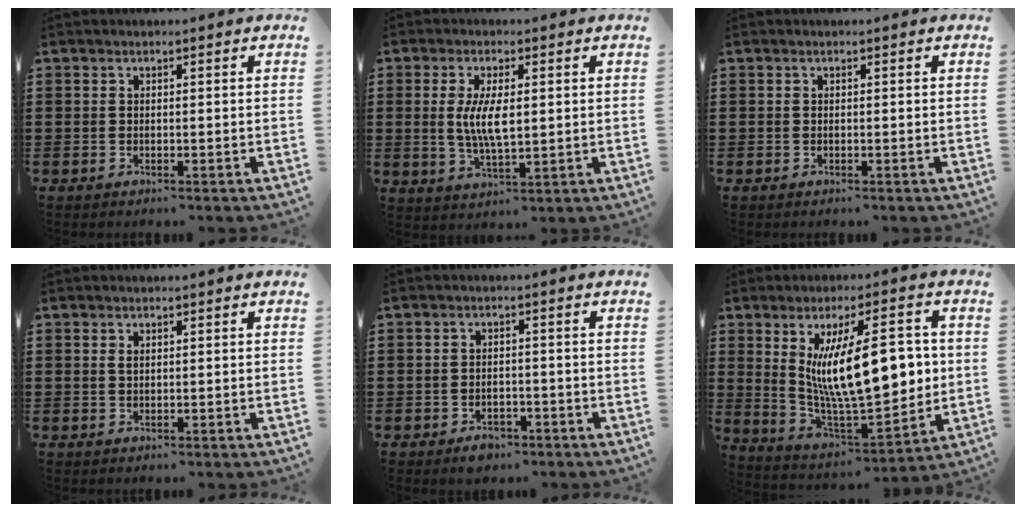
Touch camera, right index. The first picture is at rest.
{"total": 6.4, "force": [0.6, 2.2, 6.0], "torque": [-0.122, 0.004, 0.006]}
{"total": 0.0}
{"total": 0.9, "force": [0.4, 0.5, 0.7], "torque": [-0.015, 0.003, 0.007]}
{"total": 2.1, "force": [-1.8, 1.0, 0.5], "torque": [-0.013, 0.001, -0.038]}
{"total": 16.4, "force": [2.7, 6.5, 14.9], "torque": [-0.259, -0.004, 0.046]}